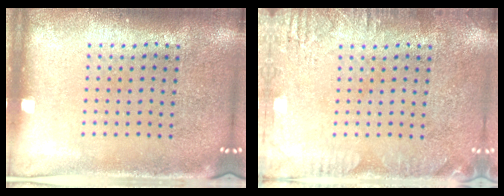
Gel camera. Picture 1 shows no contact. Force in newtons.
{"total": 2.3, "press": 2.3, "slide": 0.2}